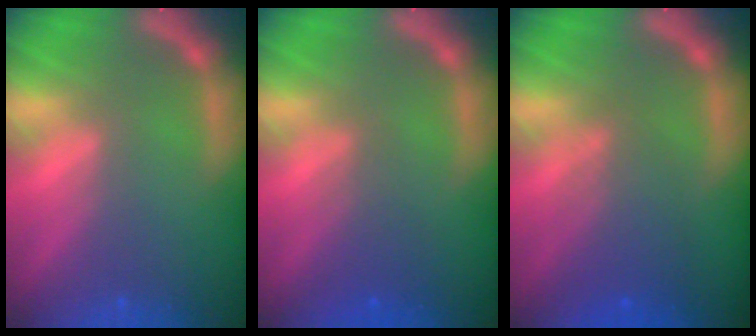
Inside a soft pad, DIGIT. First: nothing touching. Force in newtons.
{"total": 2.5}
{"total": 4.6}